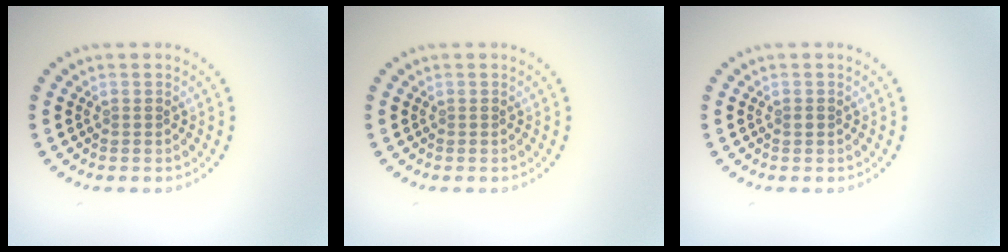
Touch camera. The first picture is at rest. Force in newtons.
{"total": 0.0}
{"total": 0.6, "press": 0.6, "slide": 0.1}